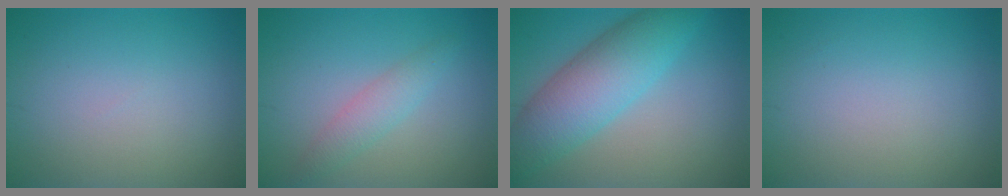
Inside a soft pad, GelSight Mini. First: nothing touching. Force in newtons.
{"total": 2.2, "press": 2.2, "slide": 0.2}
{"total": 7.1, "press": 7.1, "slide": 0.2}
{"total": 0.0}